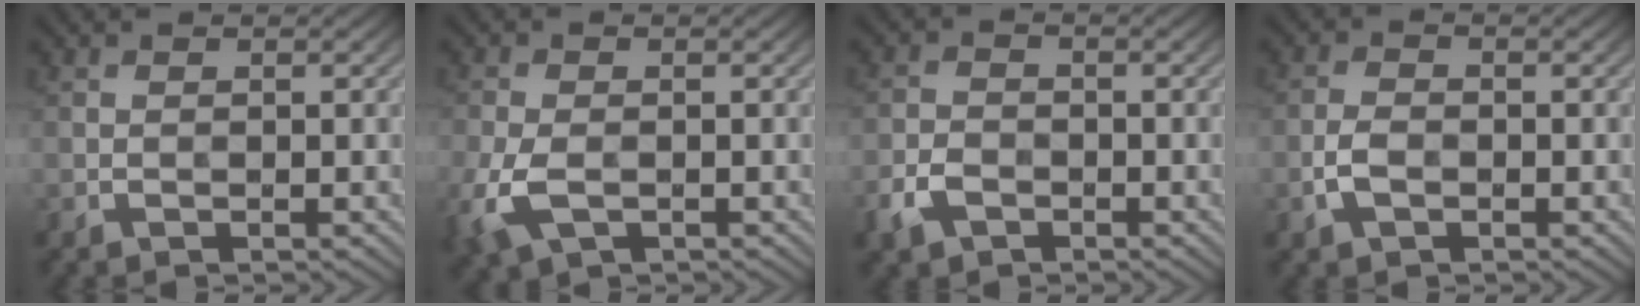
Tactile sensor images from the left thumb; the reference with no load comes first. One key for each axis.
{"total": 6.2, "fx": -2.3, "fy": 3.6, "fz": 4.4, "tx": -0.123, "ty": -0.015, "tz": -0.050}
{"total": 3.6, "fx": -2.0, "fy": 2.4, "fz": 1.8, "tx": -0.043, "ty": -0.006, "tz": -0.048}
{"total": 2.8, "fx": -1.1, "fy": 1.7, "fz": 1.9, "tx": -0.044, "ty": 0.000, "tz": -0.026}